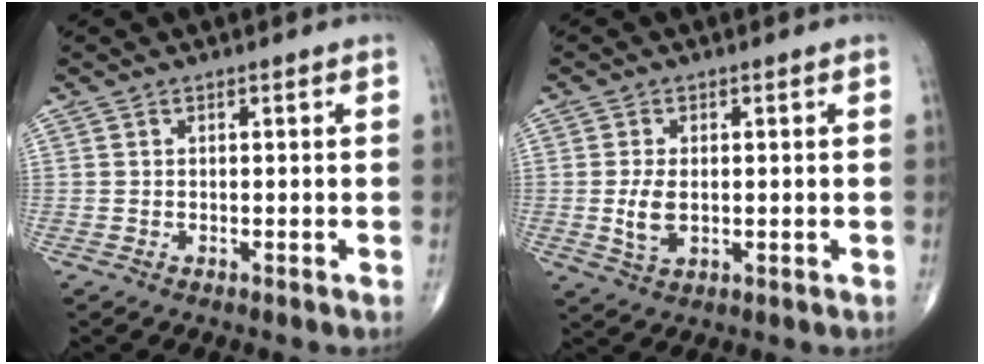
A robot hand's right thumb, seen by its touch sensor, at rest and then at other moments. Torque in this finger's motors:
{"motor_torque": [-0.25, 0.33, 0.34, 0.27, 0.04]}